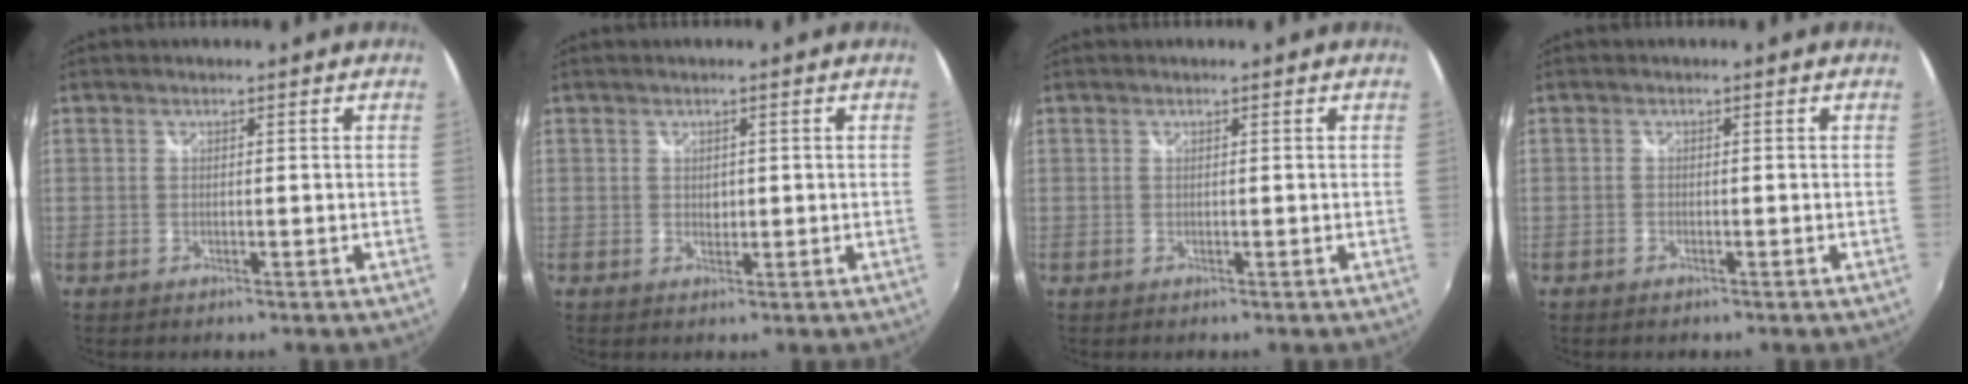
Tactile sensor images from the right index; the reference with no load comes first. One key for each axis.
{"total": 0.9, "fx": 0.1, "fy": 0.8, "fz": 0.4, "tx": -0.004, "ty": 0.000, "tz": 0.001}
{"total": 0.0}
{"total": 0.8, "fx": -0.6, "fy": 0.4, "fz": 0.1, "tx": -0.005, "ty": -0.002, "tz": -0.014}